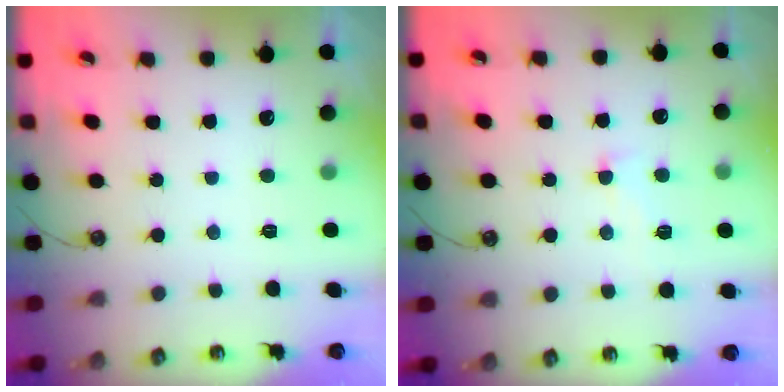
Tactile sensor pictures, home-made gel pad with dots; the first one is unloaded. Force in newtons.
{"total": 1.3, "press": 0.3, "slide": 1.3}